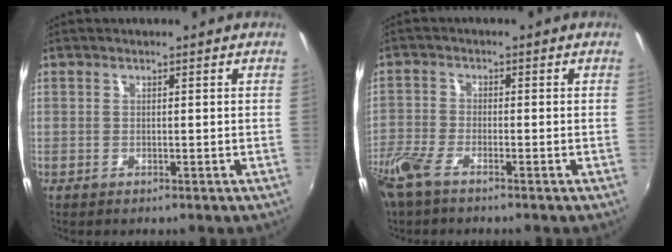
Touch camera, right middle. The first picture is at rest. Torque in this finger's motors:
{"motor_torque": [1.12, -1.02, 0.20, 0.19]}